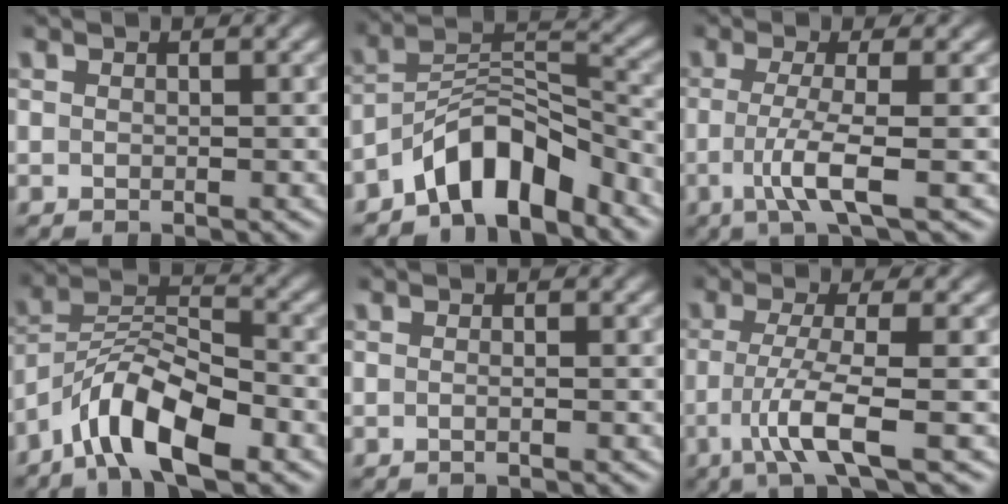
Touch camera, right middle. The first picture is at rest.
{"total": 7.2, "force": [-5.4, 2.6, 3.8], "torque": [-0.052, 0.011, -0.105]}
{"total": 4.3, "force": [-1.1, 0.8, 4.1], "torque": [-0.076, -0.008, -0.026]}
{"total": 8.0, "force": [-5.2, 2.7, 5.4], "torque": [-0.086, 0.010, -0.104]}
{"total": 0.8, "force": [-0.2, 0.3, 0.7], "torque": [-0.008, -0.009, -0.008]}
{"total": 4.9, "force": [-1.7, 0.7, 4.5], "torque": [-0.082, -0.008, -0.039]}